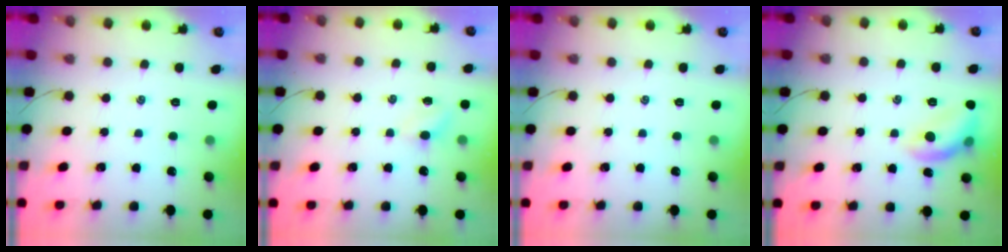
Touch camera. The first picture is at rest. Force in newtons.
{"total": 3.0, "press": 2.8, "slide": 0.9}
{"total": 0.0}
{"total": 10.5, "press": 10.4, "slide": 0.5}